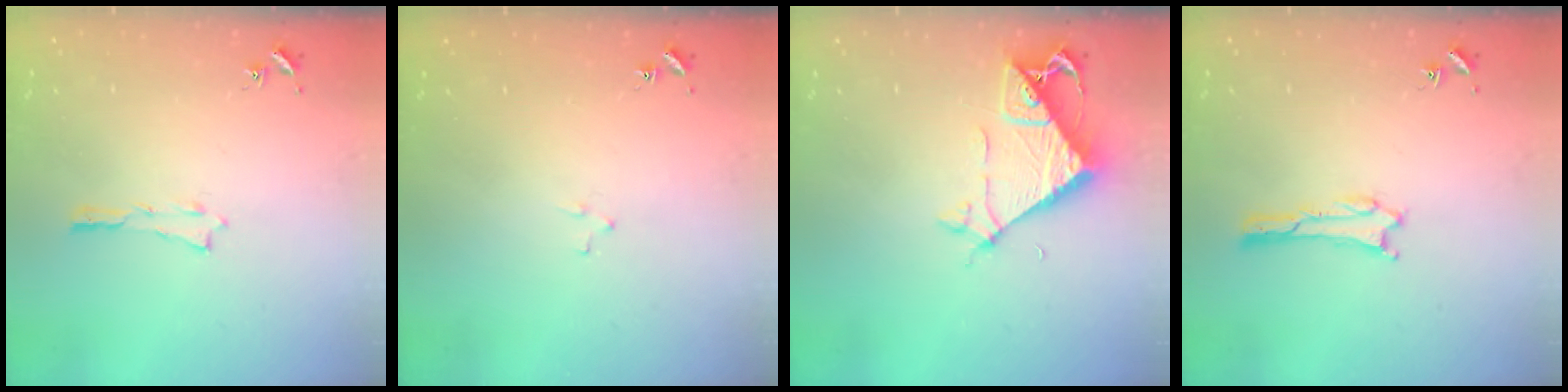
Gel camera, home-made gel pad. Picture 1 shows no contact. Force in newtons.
{"total": 1.9, "press": 1.9, "slide": 0.1}
{"total": 6.8, "press": 6.8, "slide": 0.6}
{"total": 0.8, "press": 0.8, "slide": 0.2}